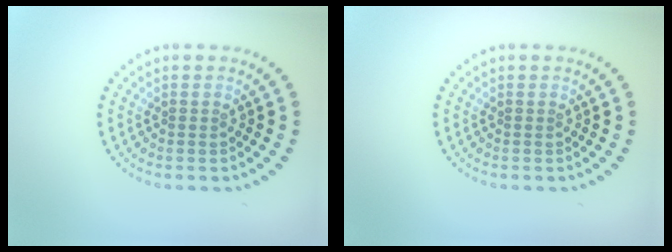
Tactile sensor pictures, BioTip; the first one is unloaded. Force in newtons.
{"total": 0.0}